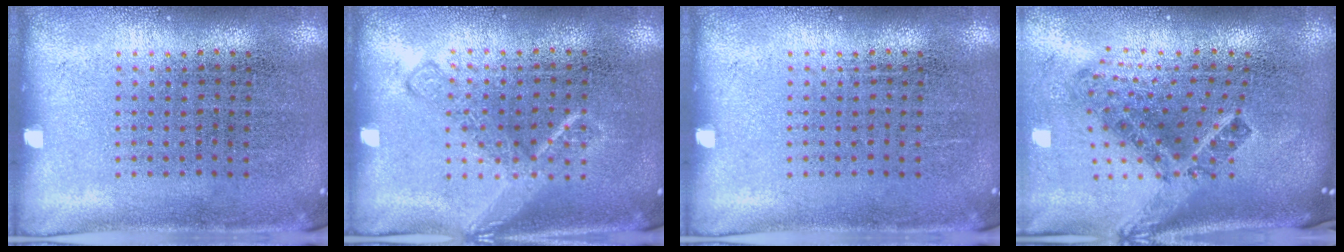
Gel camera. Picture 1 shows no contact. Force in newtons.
{"total": 2.2, "press": 2.2, "slide": 0.4}
{"total": 0.0}
{"total": 2.7, "press": 1.6, "slide": 2.1}